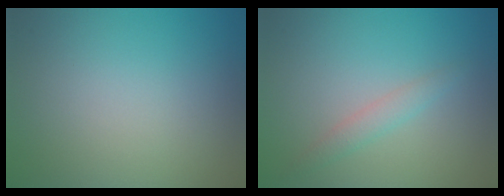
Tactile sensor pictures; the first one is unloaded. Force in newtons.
{"total": 1.4, "press": 1.4, "slide": 0.1}